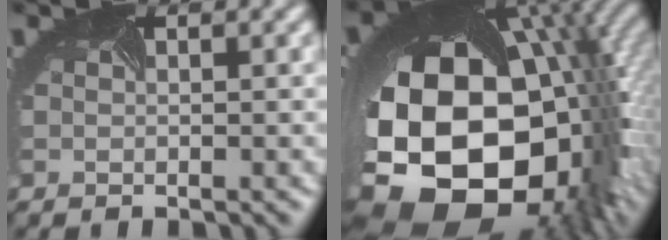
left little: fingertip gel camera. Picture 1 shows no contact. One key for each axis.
{"total": 21.9, "fx": -3.2, "fy": 15.1, "fz": 15.4, "tx": -0.297, "ty": -0.087, "tz": -0.013}